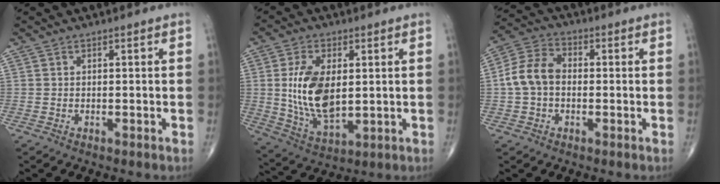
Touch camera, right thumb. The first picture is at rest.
{"total": 13.5, "force": [1.4, 7.3, 11.3], "torque": [-0.205, -0.017, 0.035]}
{"total": 8.4, "force": [-0.4, 6.0, 5.8], "torque": [-0.110, 0.030, -0.019]}